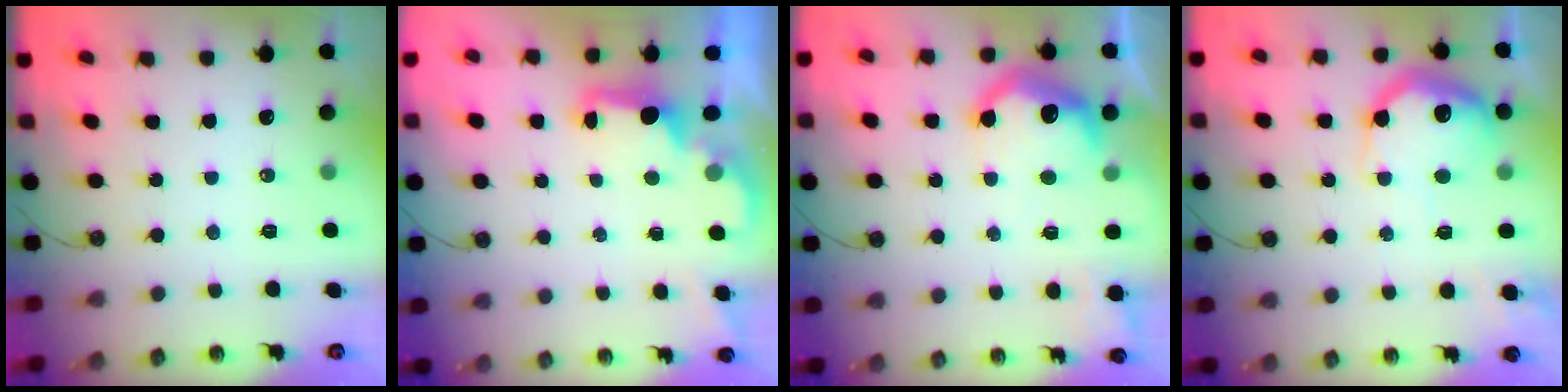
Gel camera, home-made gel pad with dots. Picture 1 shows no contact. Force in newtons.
{"total": 2.4, "press": 2.3, "slide": 0.8}
{"total": 13.8, "press": 13.7, "slide": 0.8}
{"total": 19.0, "press": 18.9, "slide": 1.5}